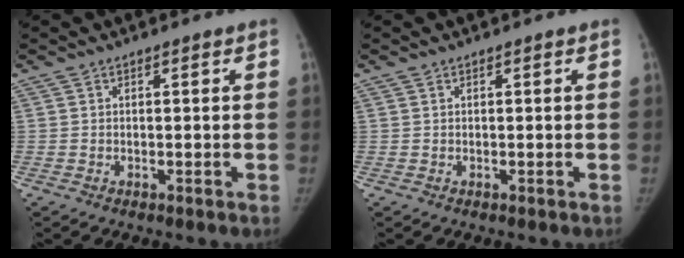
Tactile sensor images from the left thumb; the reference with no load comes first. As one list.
[{"total": 0.0}]